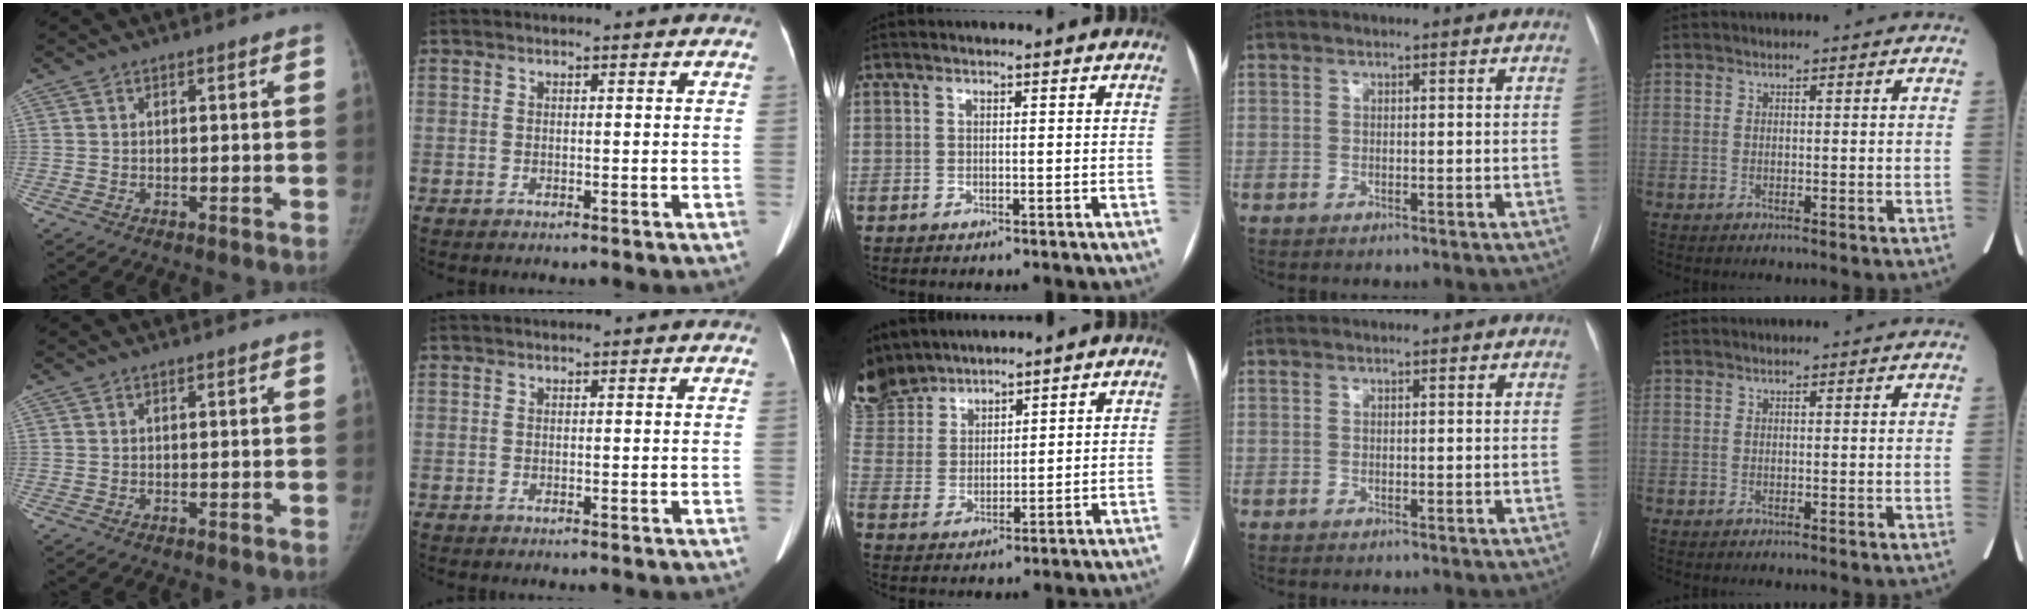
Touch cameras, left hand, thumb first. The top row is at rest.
{"middle": {"total": 10.2, "force": [9.8, 2.4, 1.9], "torque": [-0.069, 0.001, 0.216]}}